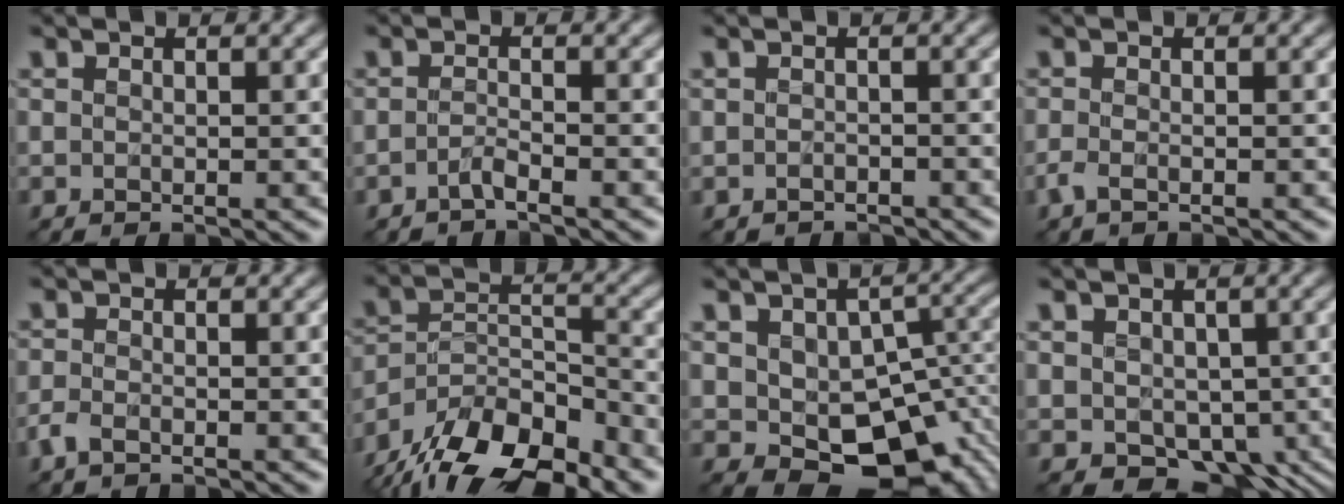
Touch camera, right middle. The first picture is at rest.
{"total": 1.0, "force": [-1.0, -0.1, 0.4], "torque": [-0.008, 0.003, -0.021]}
{"total": 0.9, "force": [-0.7, 0.2, -0.4], "torque": [0.011, -0.002, -0.012]}
{"total": 0.8, "force": [-0.7, 0.2, 0.4], "torque": [-0.016, -0.004, -0.017]}
{"total": 1.2, "force": [-1.0, 0.5, 0.5], "torque": [-0.013, -0.001, -0.023]}
{"total": 12.7, "force": [-10.1, 4.8, 6.0], "torque": [-0.108, -0.003, -0.169]}
{"total": 11.0, "force": [-3.6, 6.8, 7.9], "torque": [-0.108, -0.019, -0.044]}
{"total": 5.0, "force": [-0.7, 4.2, 2.7], "torque": [-0.043, -0.022, -0.004]}